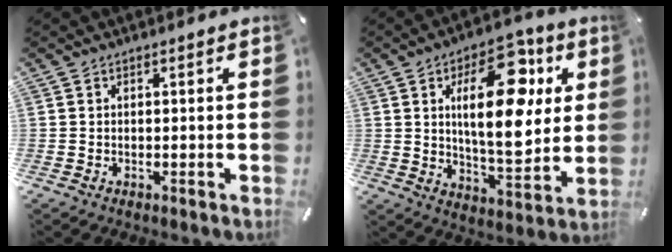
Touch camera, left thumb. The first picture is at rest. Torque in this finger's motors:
{"motor_torque": [0.85, 0.82, 2.09, -0.68, 0.54]}